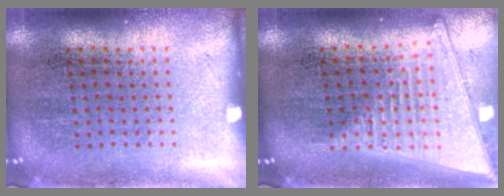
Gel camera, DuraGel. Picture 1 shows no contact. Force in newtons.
{"total": 2.1, "press": 1.8, "slide": 1.2}